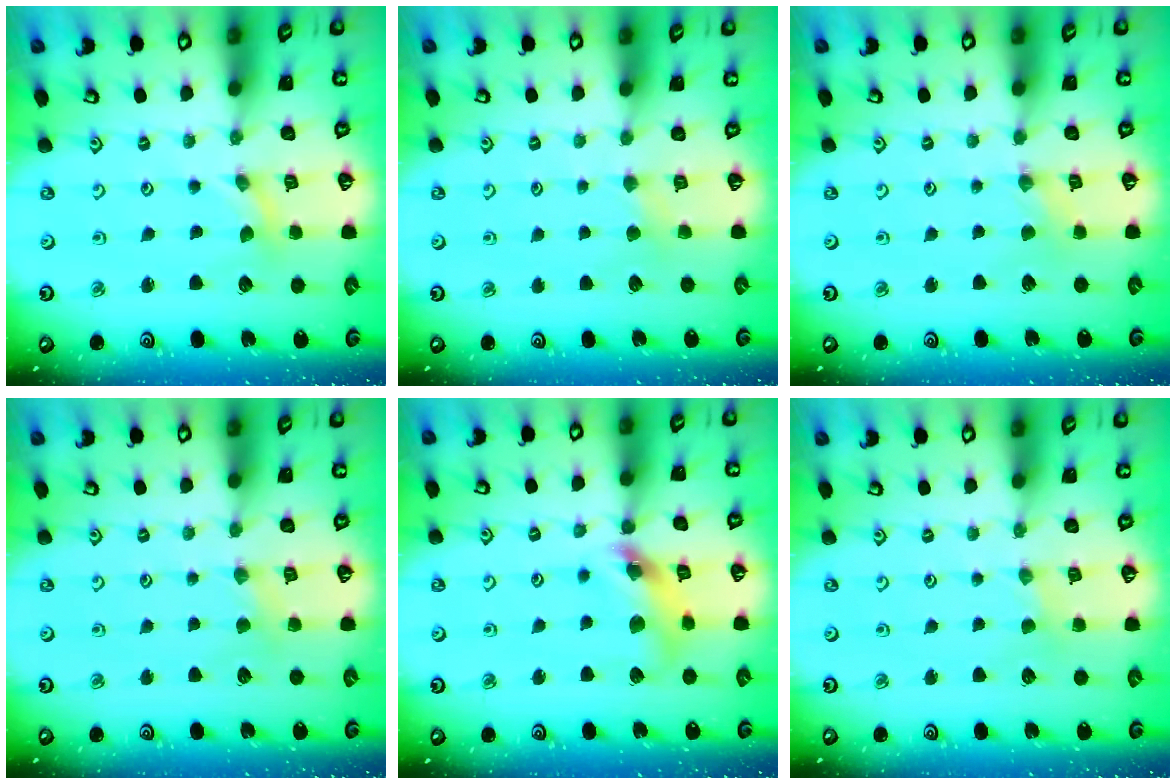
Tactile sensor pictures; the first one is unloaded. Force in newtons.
{"total": 2.5, "press": 2.5, "slide": 0.4}
{"total": 1.3, "press": 1.3, "slide": 0.2}
{"total": 2.3, "press": 2.3, "slide": 0.4}
{"total": 10.7, "press": 10.6, "slide": 1.2}
{"total": 1.2, "press": 1.2, "slide": 0.2}